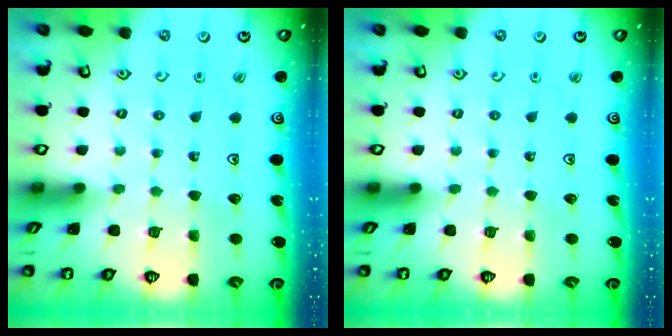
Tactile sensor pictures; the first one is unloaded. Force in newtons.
{"total": 0.0}